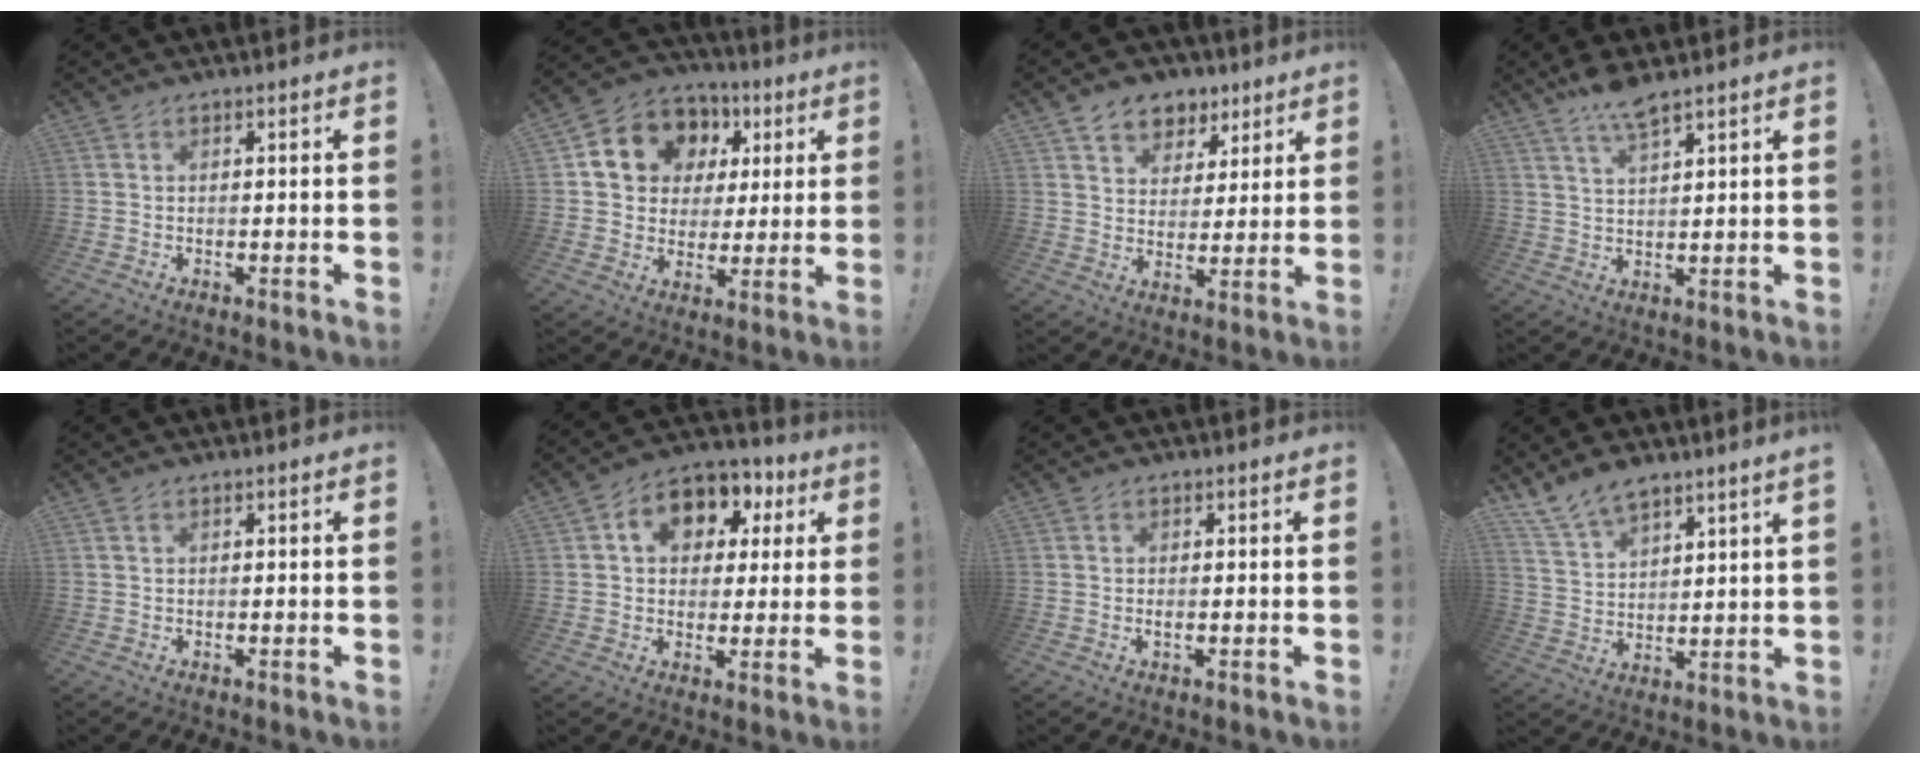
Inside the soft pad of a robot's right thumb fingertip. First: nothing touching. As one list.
[{"total": 11.6, "force": [4.2, 10.0, 4.1], "torque": [-0.061, -0.022, 0.093]}, {"total": 8.7, "force": [5.5, 6.5, 1.9], "torque": [-0.027, -0.035, 0.110]}, {"total": 6.4, "force": [5.2, 0.9, 3.7], "torque": [-0.068, -0.027, 0.090]}, {"total": 0.0}, {"total": 11.0, "force": [3.6, 8.5, 6.0], "torque": [-0.085, -0.011, 0.070]}, {"total": 0.8, "force": [0.0, 0.1, 0.8], "torque": [-0.011, -0.003, -0.002]}, {"total": 8.1, "force": [7.5, 1.6, 2.5], "torque": [-0.064, -0.046, 0.145]}]